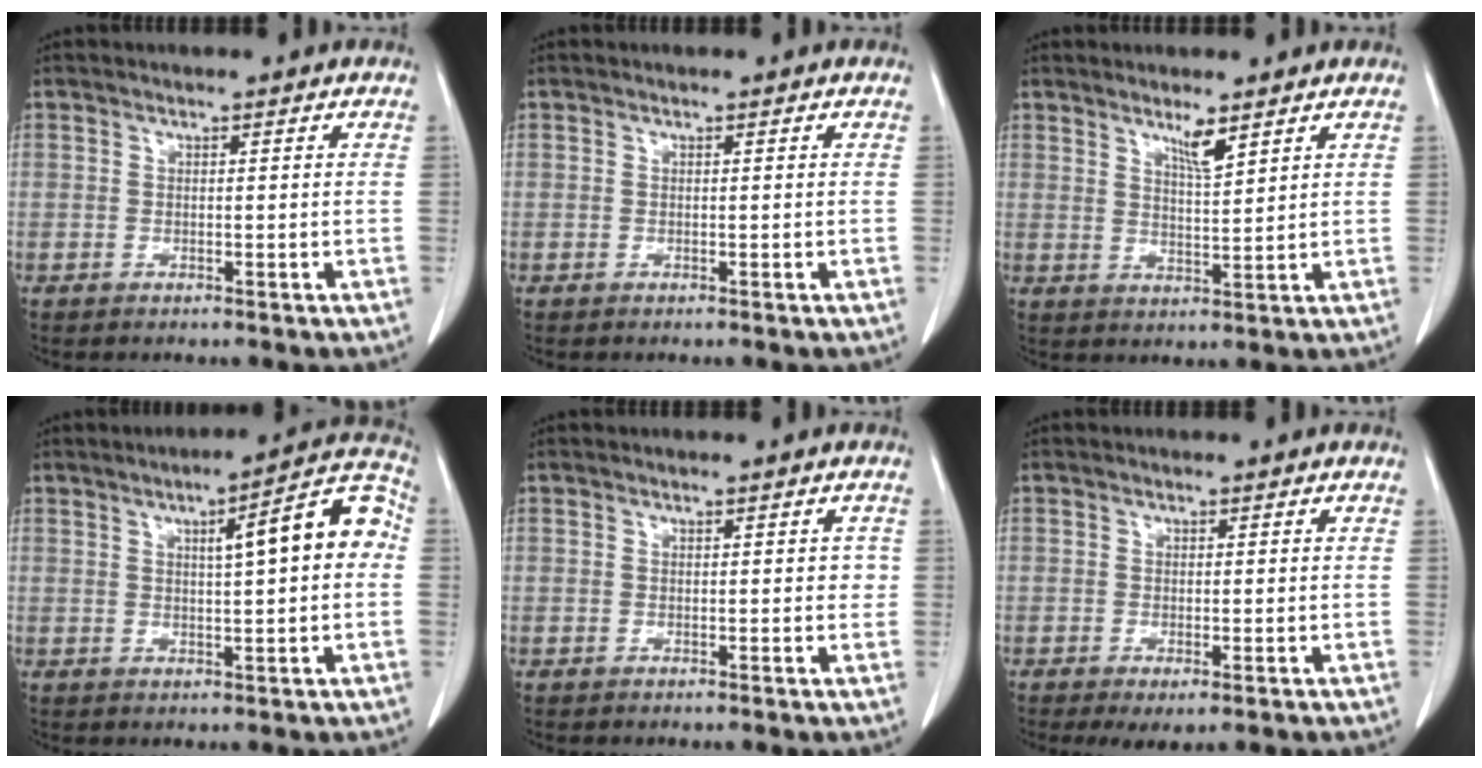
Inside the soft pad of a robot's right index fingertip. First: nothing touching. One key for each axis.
{"total": 0.0}
{"total": 3.8, "fx": 2.7, "fy": 0.3, "fz": 2.7, "tx": -0.051, "ty": -0.008, "tz": 0.049}
{"total": 9.9, "fx": 1.5, "fy": 1.5, "fz": 9.6, "tx": -0.126, "ty": 0.028, "tz": 0.015}
{"total": 1.3, "fx": 0.2, "fy": 0.8, "fz": 1.0, "tx": -0.009, "ty": 0.006, "tz": 0.002}
{"total": 2.6, "fx": -1.2, "fy": 0.7, "fz": 2.1, "tx": -0.032, "ty": -0.009, "tz": -0.014}